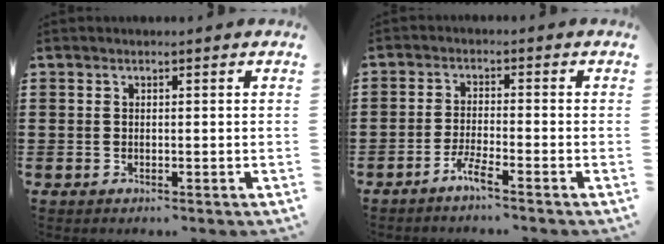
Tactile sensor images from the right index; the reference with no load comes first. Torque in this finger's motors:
{"motor_torque": [-1.14, 1.00, 0.08, 0.01]}